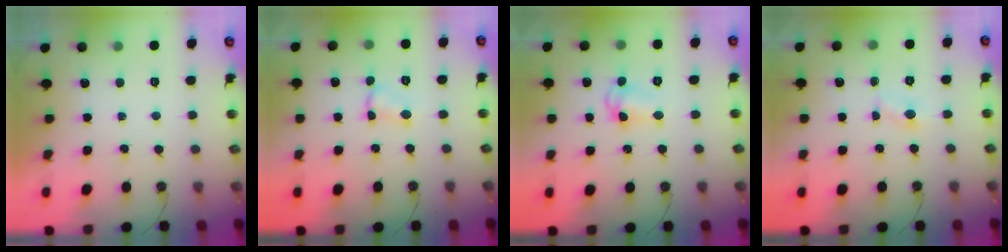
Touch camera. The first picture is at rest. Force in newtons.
{"total": 3.4, "press": 3.4, "slide": 0.5}
{"total": 6.4, "press": 5.5, "slide": 3.3}
{"total": 3.3, "press": 3.3, "slide": 0.3}